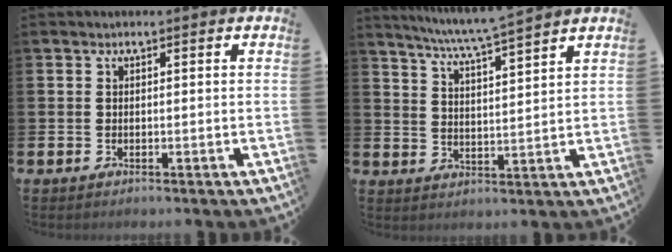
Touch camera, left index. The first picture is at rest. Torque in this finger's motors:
{"motor_torque": [0.16, -0.35, 0.37, 0.10]}